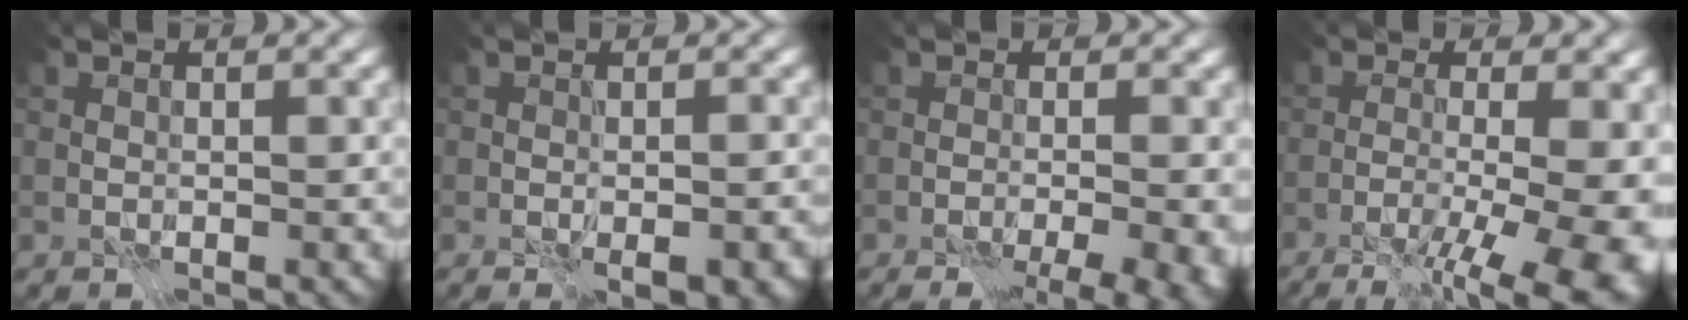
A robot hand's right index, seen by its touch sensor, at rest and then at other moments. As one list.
[{"total": 3.6, "force": [-1.8, 1.4, 2.7], "torque": [-0.042, -0.011, -0.022]}, {"total": 4.8, "force": [-2.3, 1.1, 4.0], "torque": [-0.046, -0.009, -0.027]}, {"total": 11.7, "force": [-4.1, 3.9, 10.2], "torque": [-0.104, -0.010, -0.057]}]